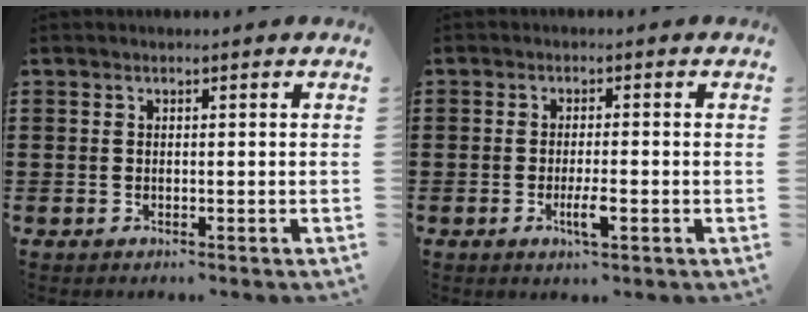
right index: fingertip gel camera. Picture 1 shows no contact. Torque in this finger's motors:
{"motor_torque": [1.20, 0.42, 0.17, 0.04]}